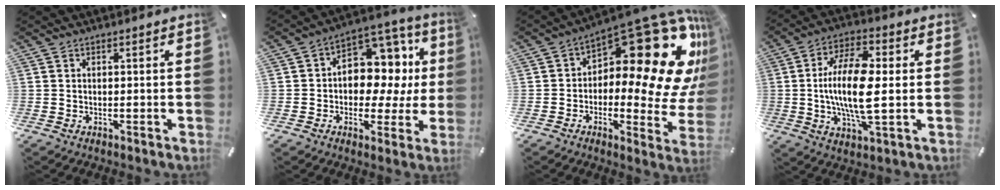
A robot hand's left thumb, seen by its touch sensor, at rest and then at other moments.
{"total": 11.6, "force": [1.1, 9.1, 7.1], "torque": [-0.086, -0.023, 0.025]}
{"total": 23.4, "force": [10.1, 11.0, 18.0], "torque": [-0.198, -0.104, 0.168]}
{"total": 15.4, "force": [0.1, 5.7, 14.3], "torque": [-0.292, -0.004, -0.004]}